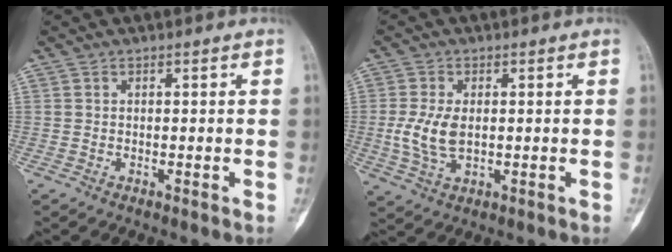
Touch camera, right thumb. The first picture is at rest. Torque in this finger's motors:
{"motor_torque": [0.99, 1.17, 0.63, -0.45, 0.22]}